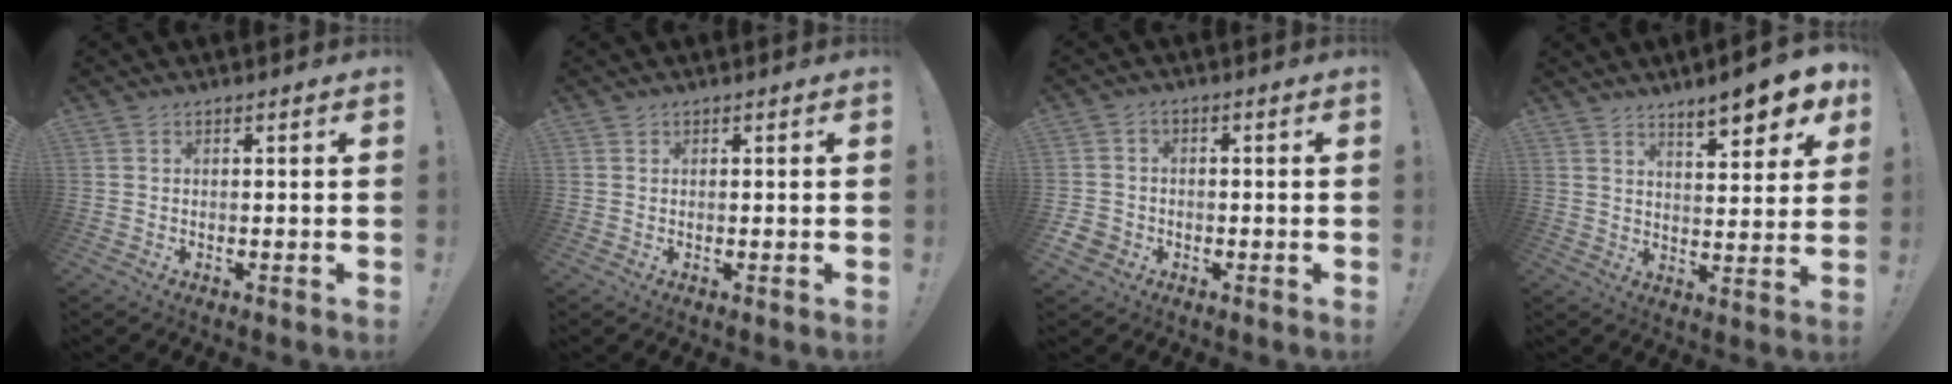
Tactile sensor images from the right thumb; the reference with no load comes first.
{"total": 0.6, "force": [0.4, 0.4, -0.1], "torque": [0.011, -0.002, 0.006]}
{"total": 4.0, "force": [-1.4, 3.6, 1.1], "torque": [-0.025, 0.004, -0.028]}
{"total": 9.7, "force": [7.0, 1.7, 6.6], "torque": [-0.092, -0.047, 0.115]}